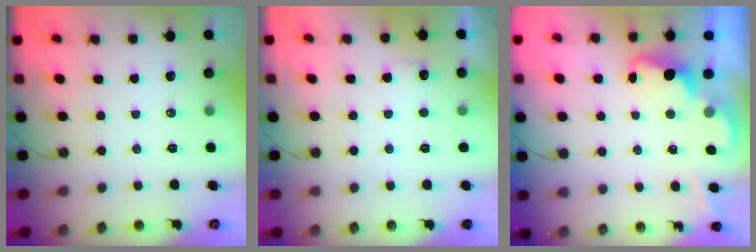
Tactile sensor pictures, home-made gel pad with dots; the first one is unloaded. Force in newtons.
{"total": 5.0, "press": 4.9, "slide": 1.2}
{"total": 2.1, "press": 2.1, "slide": 0.5}